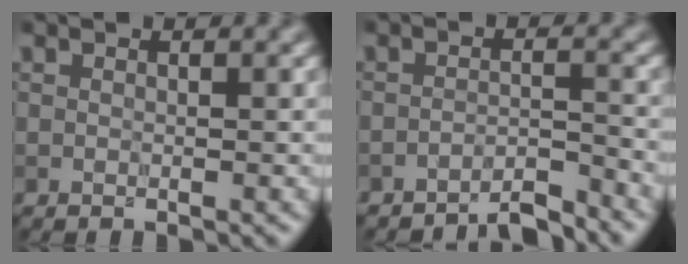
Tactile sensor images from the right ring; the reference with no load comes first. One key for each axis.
{"total": 3.3, "fx": -3.2, "fy": 0.3, "fz": 0.9, "tx": -0.011, "ty": 0.006, "tz": -0.057}